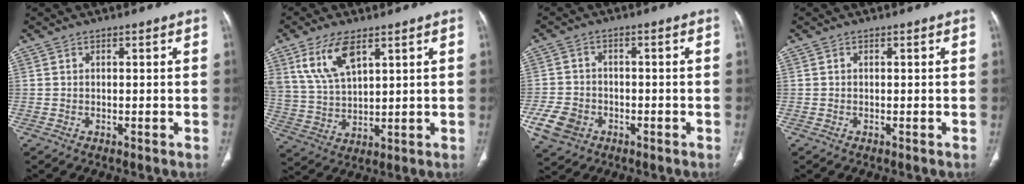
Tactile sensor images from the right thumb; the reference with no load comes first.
{"total": 10.8, "force": [5.9, 5.0, 7.6], "torque": [-0.148, -0.020, 0.129]}
{"total": 7.5, "force": [-3.0, 5.9, 3.5], "torque": [-0.067, 0.016, -0.048]}
{"total": 0.0}